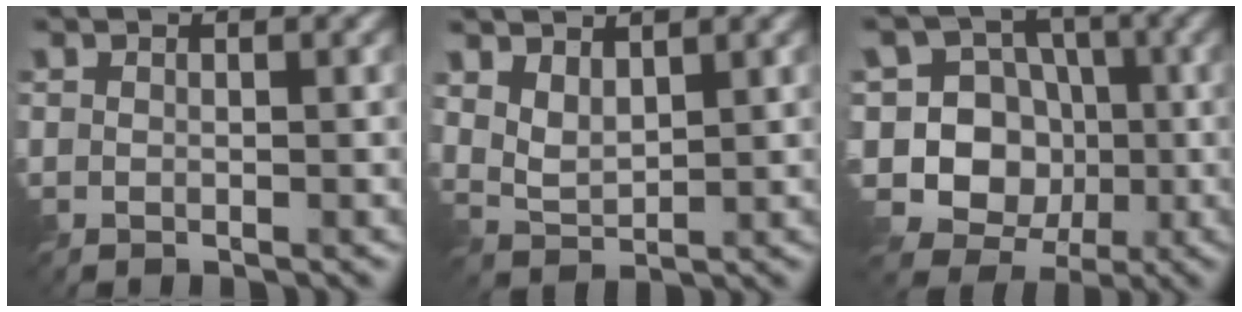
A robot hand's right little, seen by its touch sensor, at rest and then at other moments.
{"total": 2.8, "force": [1.5, 1.5, 1.8], "torque": [-0.044, -0.003, 0.034]}
{"total": 11.7, "force": [-1.3, 10.9, 4.2], "torque": [-0.120, 0.044, -0.054]}